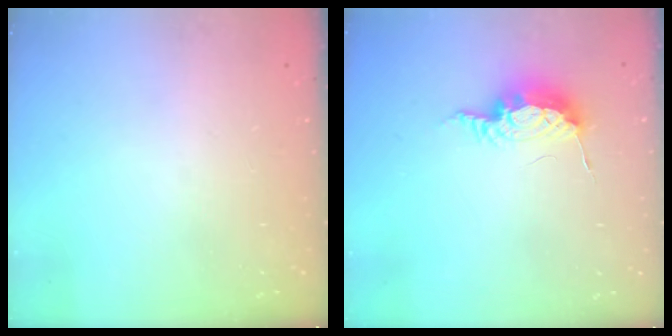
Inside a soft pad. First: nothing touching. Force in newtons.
{"total": 8.5, "press": 8.4, "slide": 1.1}